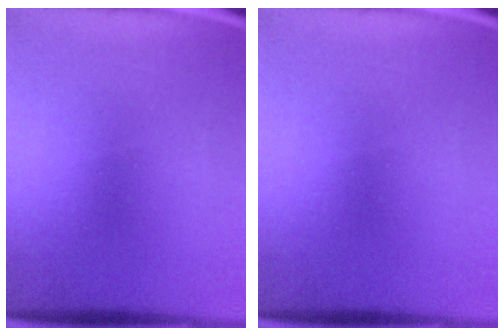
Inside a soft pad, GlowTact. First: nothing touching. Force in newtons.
{"total": 0.0}